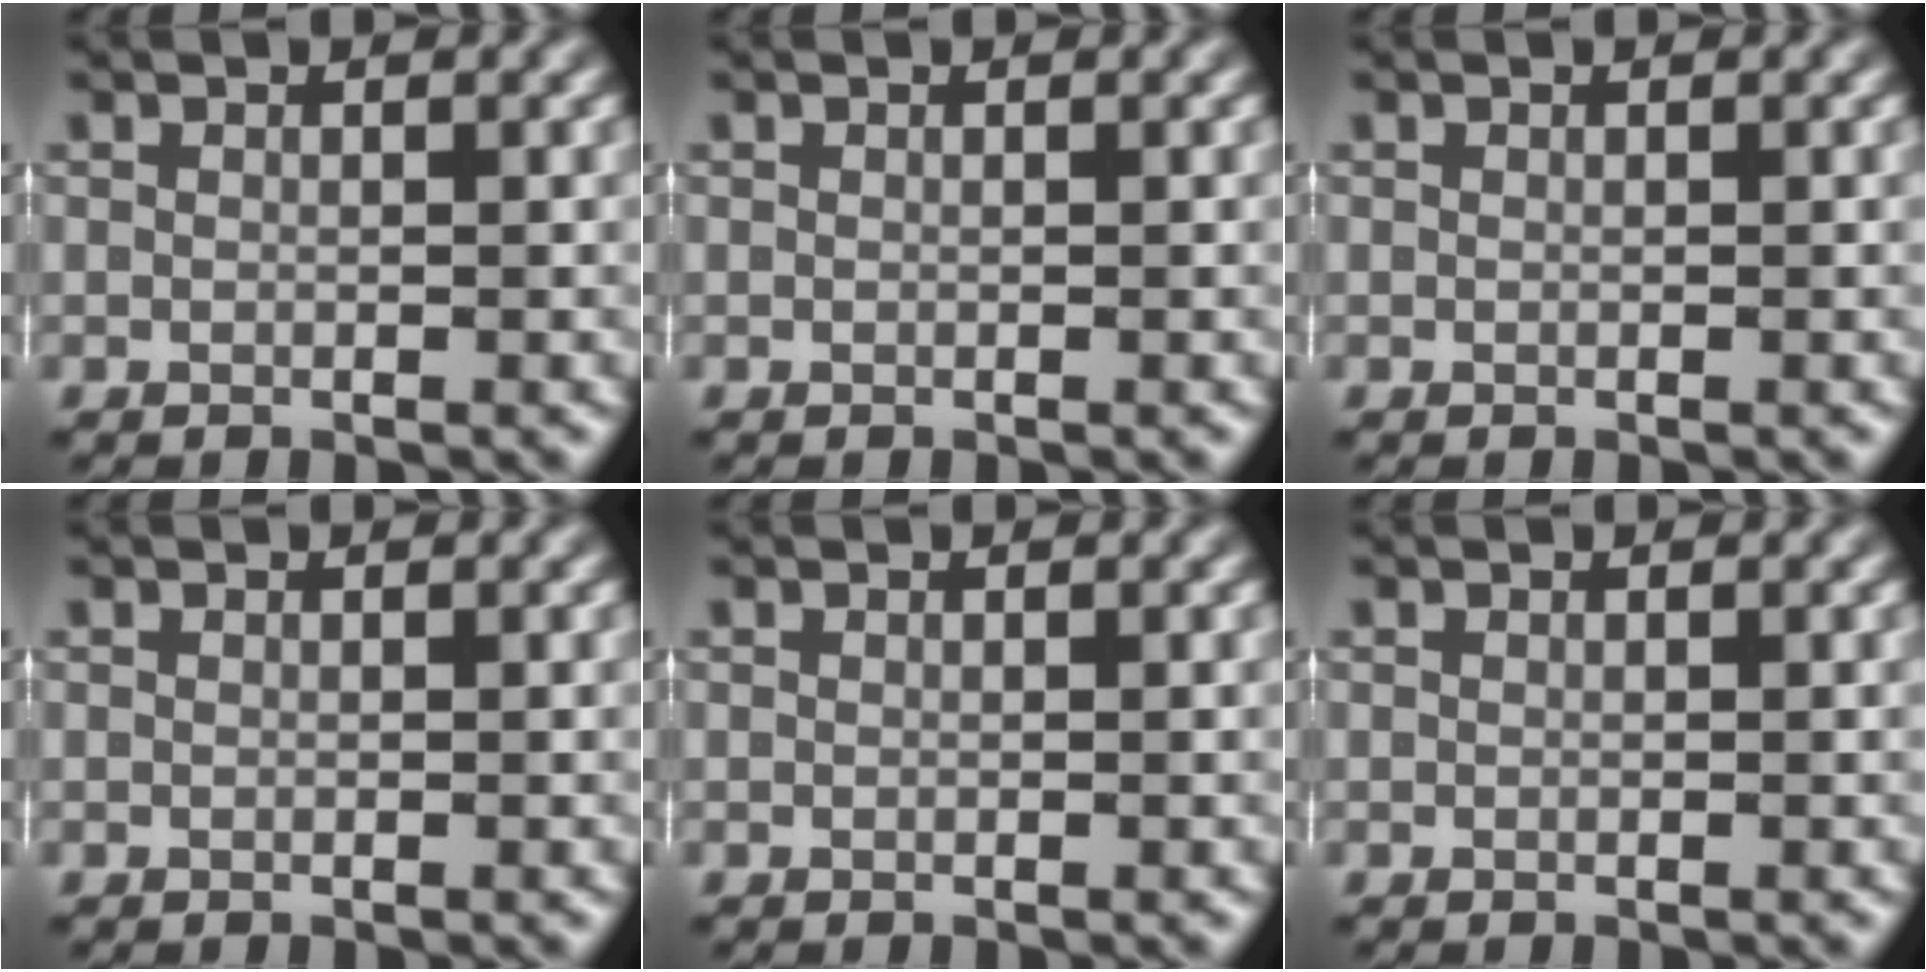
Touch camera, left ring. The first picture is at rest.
{"total": 0.0}
{"total": 0.0}
{"total": 0.0}
{"total": 0.0}
{"total": 0.0}